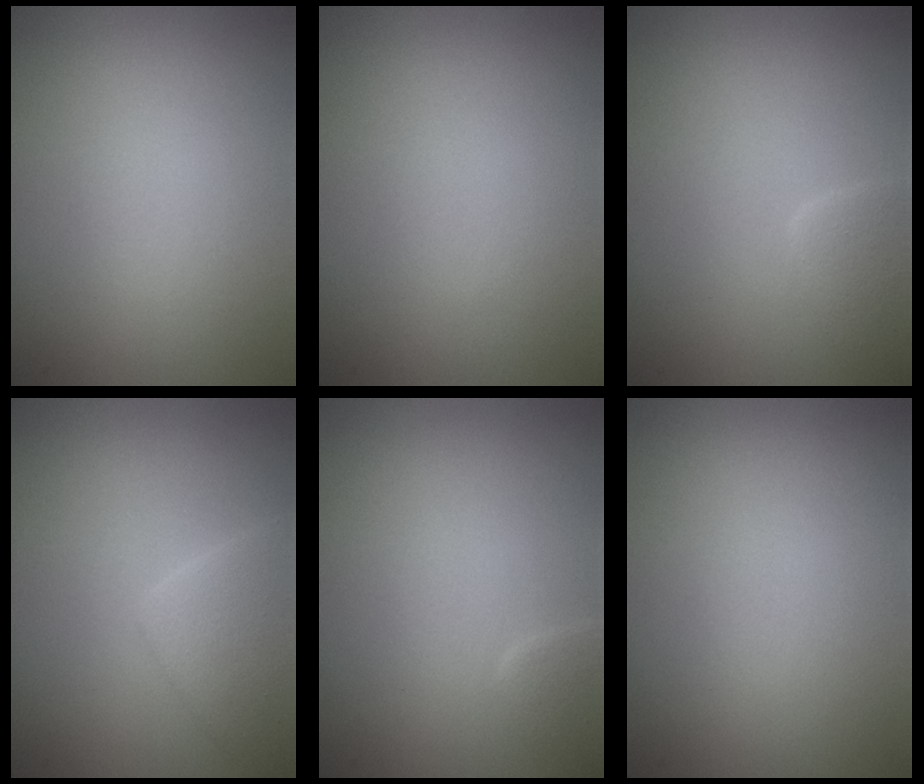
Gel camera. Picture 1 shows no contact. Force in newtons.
{"total": 0.0}
{"total": 2.4, "press": 2.4, "slide": 0.1}
{"total": 3.4, "press": 3.4, "slide": 0.2}
{"total": 1.6, "press": 1.6, "slide": 0.1}
{"total": 0.0}